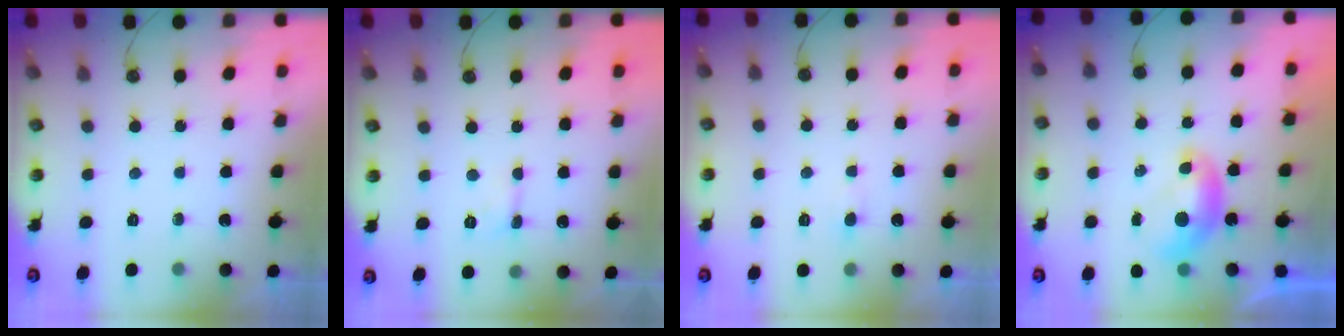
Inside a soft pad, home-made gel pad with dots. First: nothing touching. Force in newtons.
{"total": 1.0, "press": 1.0, "slide": 0.1}
{"total": 0.6, "press": 0.5, "slide": 0.3}
{"total": 0.0}